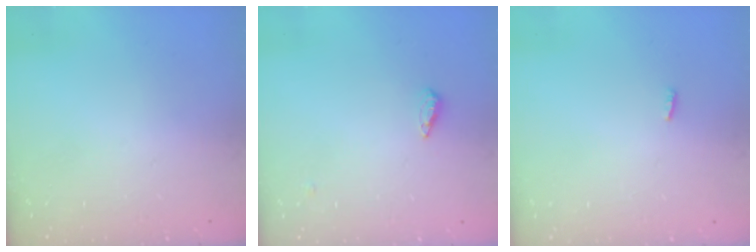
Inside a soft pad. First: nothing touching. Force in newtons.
{"total": 3.2, "press": 3.1, "slide": 0.3}
{"total": 2.3, "press": 2.1, "slide": 0.8}